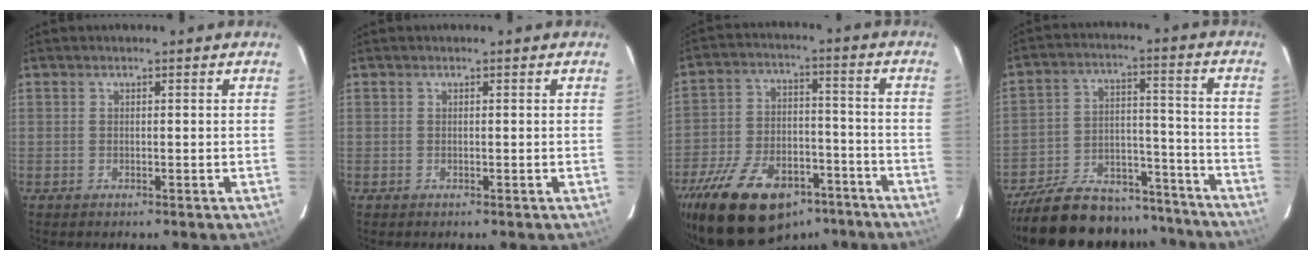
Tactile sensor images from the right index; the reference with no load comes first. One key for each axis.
{"total": 0.0}
{"total": 24.0, "fx": -16.7, "fy": 12.0, "fz": 12.3, "tx": -0.254, "ty": -0.003, "tz": -0.249}
{"total": 25.4, "fx": -21.8, "fy": 9.3, "fz": 8.9, "tx": -0.187, "ty": 0.032, "tz": -0.301}